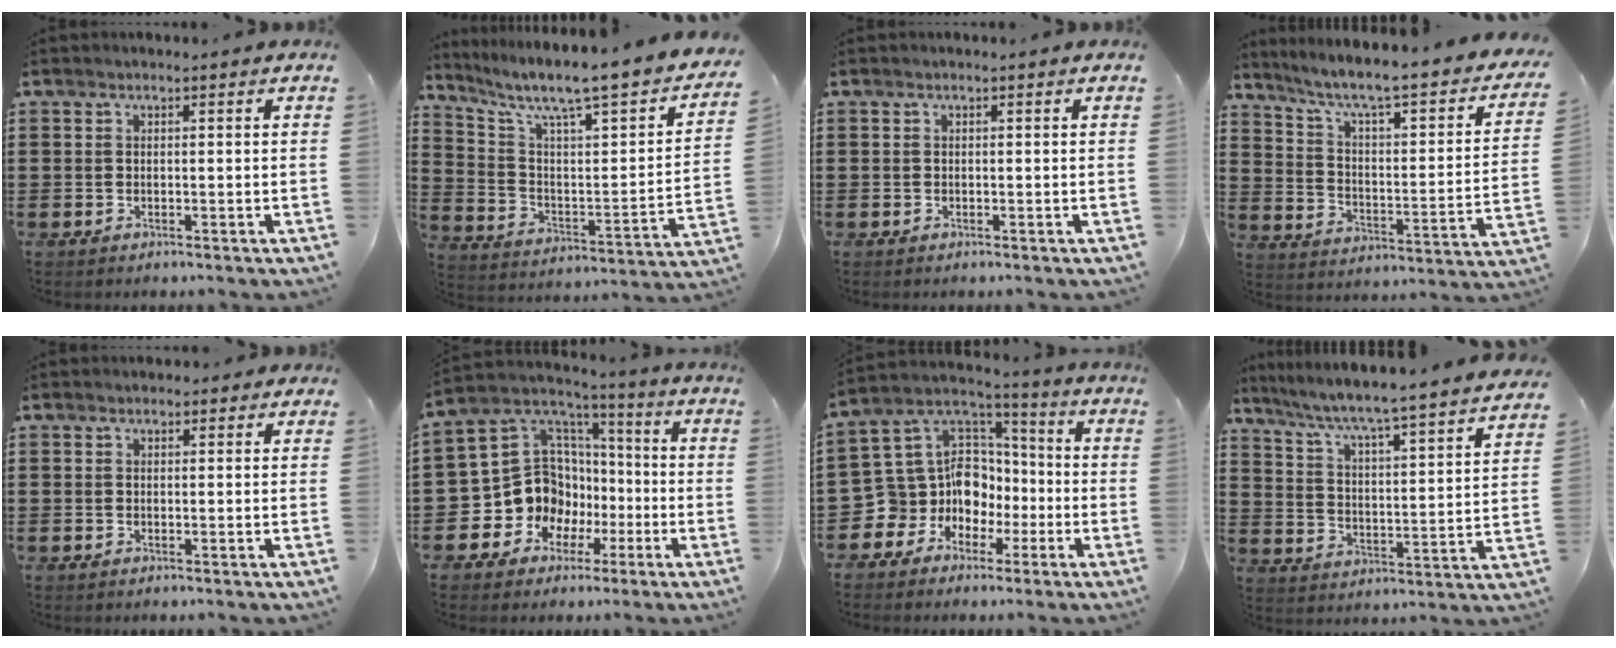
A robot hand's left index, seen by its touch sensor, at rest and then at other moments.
{"total": 6.6, "force": [5.2, 0.6, 4.1], "torque": [-0.097, -0.052, 0.074]}
{"total": 0.0}
{"total": 5.9, "force": [3.8, 0.7, 4.4], "torque": [-0.103, -0.035, 0.051]}
{"total": 0.8, "force": [0.4, 0.7, 0.2], "torque": [0.002, 0.003, 0.005]}
{"total": 12.3, "force": [-2.7, 11.1, 4.7], "torque": [-0.145, -0.006, -0.042]}
{"total": 11.5, "force": [-2.3, 10.6, 4.0], "torque": [-0.125, -0.013, -0.035]}
{"total": 4.8, "force": [4.1, -0.9, 2.3], "torque": [-0.065, -0.049, 0.057]}